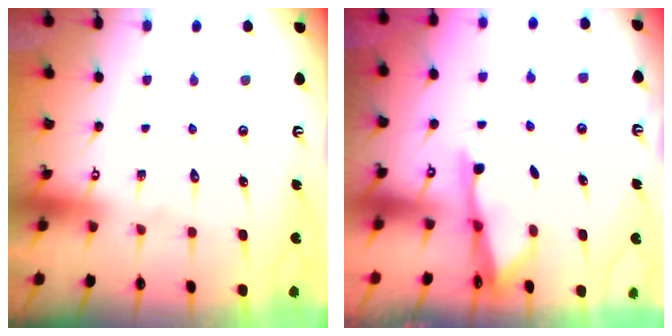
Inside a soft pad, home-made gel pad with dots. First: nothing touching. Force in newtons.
{"total": 2.9, "press": 2.9, "slide": 0.6}